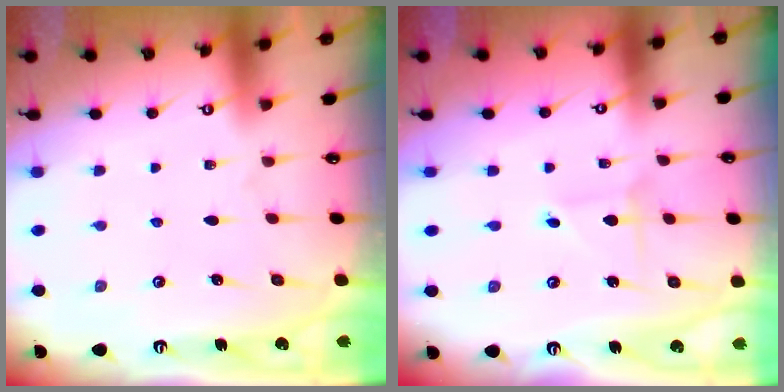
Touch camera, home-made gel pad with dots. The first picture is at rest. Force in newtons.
{"total": 0.8, "press": 0.8, "slide": 0.0}